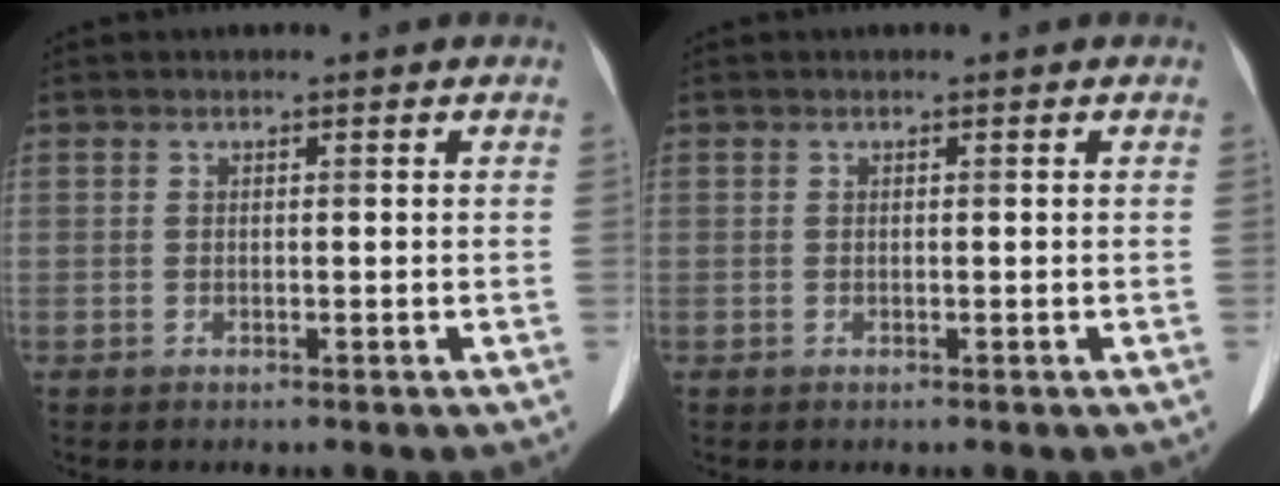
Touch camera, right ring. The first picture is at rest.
{"total": 0.0}